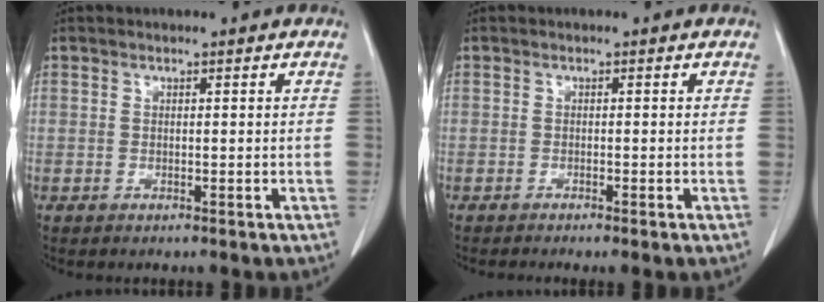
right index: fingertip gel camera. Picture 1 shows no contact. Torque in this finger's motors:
{"motor_torque": [-0.07, 0.06, -0.09, 0.02]}